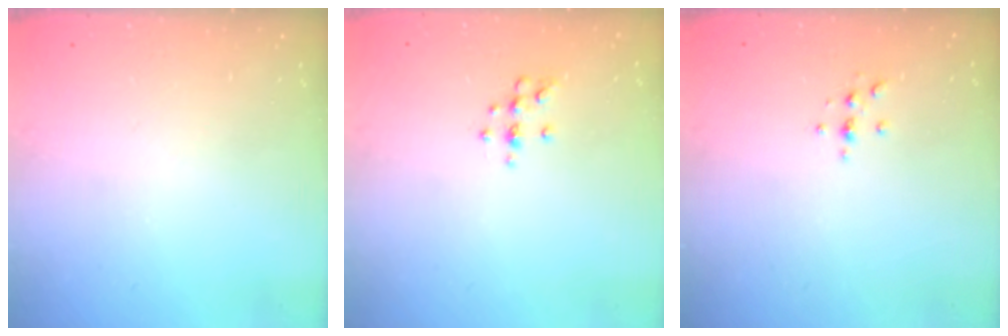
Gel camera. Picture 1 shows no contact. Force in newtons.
{"total": 6.5, "press": 6.4, "slide": 1.2}
{"total": 2.3, "press": 2.3, "slide": 0.2}